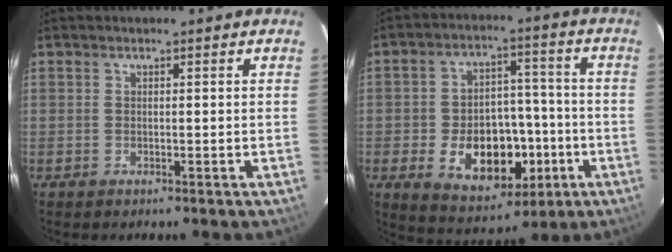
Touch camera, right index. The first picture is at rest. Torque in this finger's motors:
{"motor_torque": [1.08, -0.79, 0.67, 0.10]}